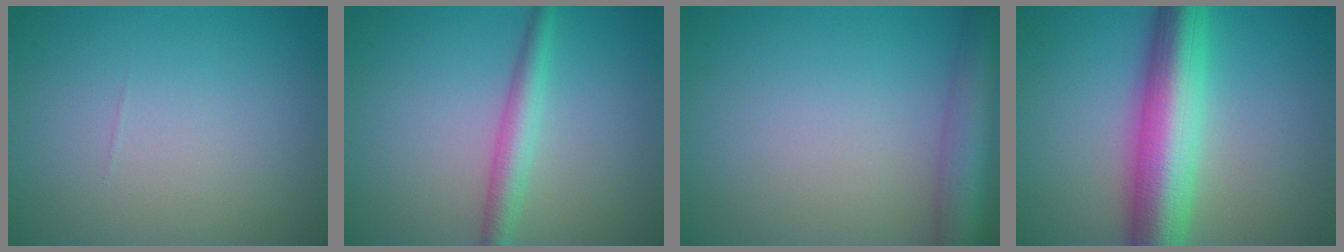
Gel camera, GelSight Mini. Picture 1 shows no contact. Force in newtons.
{"total": 2.8, "press": 2.8, "slide": 0.0}
{"total": 6.1, "press": 6.1, "slide": 0.3}
{"total": 9.5, "press": 9.5, "slide": 0.2}